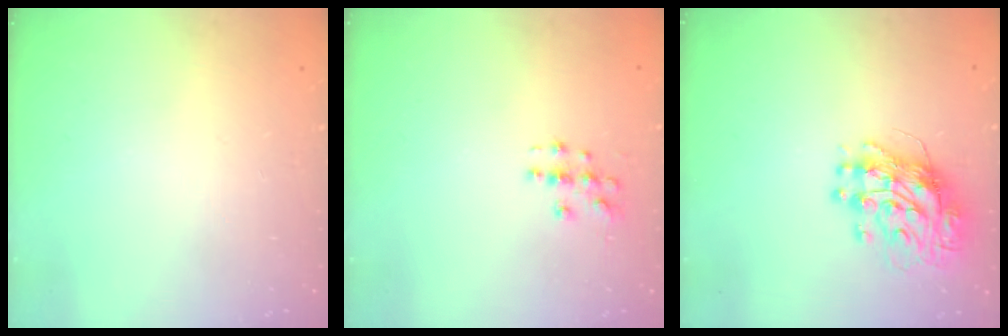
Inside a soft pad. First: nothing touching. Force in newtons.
{"total": 3.5, "press": 3.4, "slide": 0.2}
{"total": 11.6, "press": 11.6, "slide": 1.2}